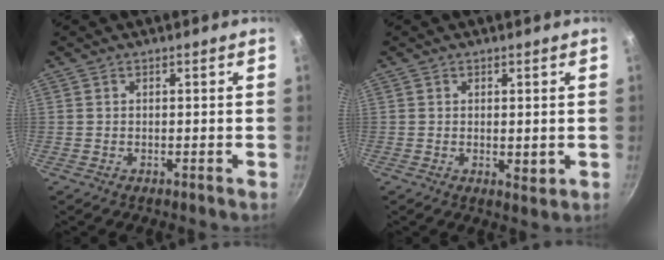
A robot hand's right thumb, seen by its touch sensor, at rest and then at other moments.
{"total": 2.4, "force": [0.1, 1.2, 2.0], "torque": [-0.030, -0.009, 0.003]}